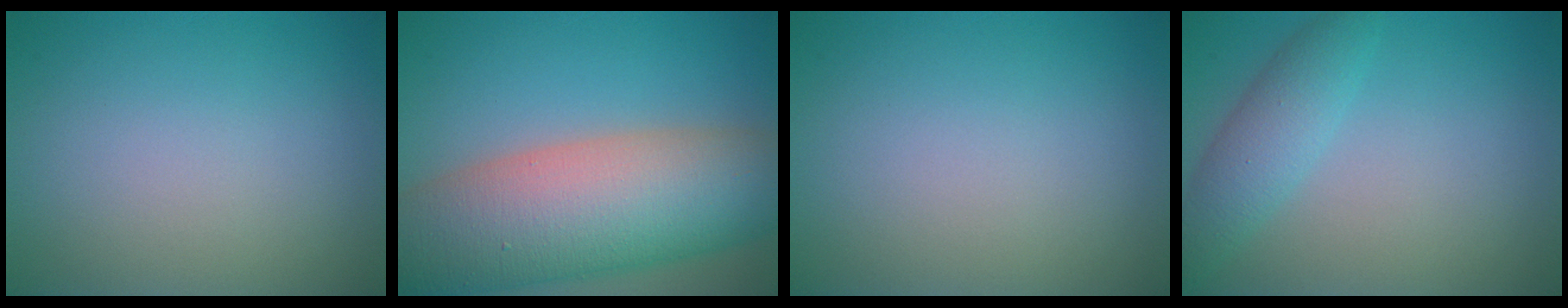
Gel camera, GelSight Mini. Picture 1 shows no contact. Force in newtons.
{"total": 13.9, "press": 13.9, "slide": 0.6}
{"total": 0.0}
{"total": 3.0, "press": 3.0, "slide": 0.2}